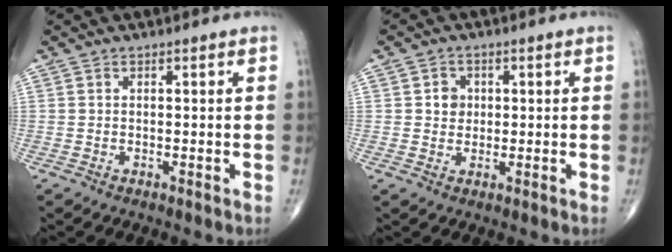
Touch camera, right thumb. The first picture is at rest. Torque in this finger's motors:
{"motor_torque": [-0.23, 0.42, 0.24, 0.17, 0.00]}